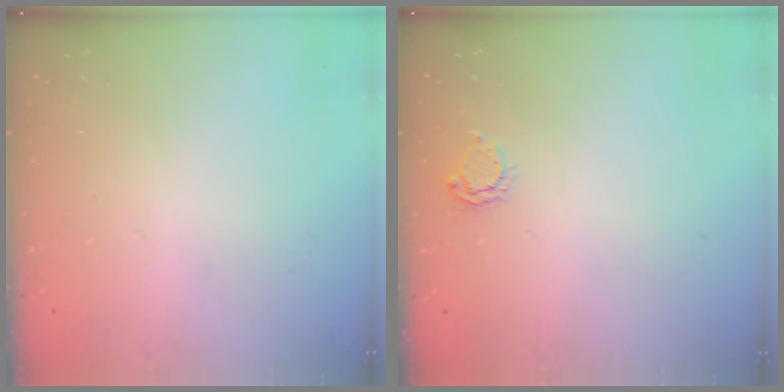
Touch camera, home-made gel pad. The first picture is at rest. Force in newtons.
{"total": 3.8, "press": 3.8, "slide": 0.7}